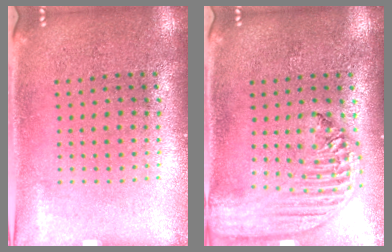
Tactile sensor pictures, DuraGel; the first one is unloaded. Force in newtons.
{"total": 2.5, "press": 2.1, "slide": 1.4}